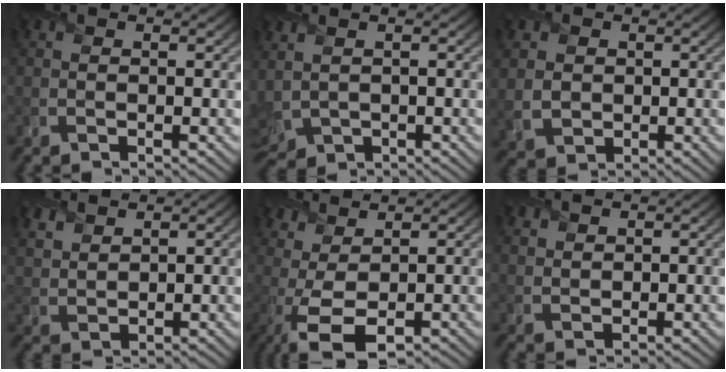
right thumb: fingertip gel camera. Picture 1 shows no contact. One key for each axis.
{"total": 4.3, "fx": -0.4, "fy": 3.0, "fz": 3.1, "tx": -0.091, "ty": -0.017, "tz": 0.003}
{"total": 3.9, "fx": 0.6, "fy": 3.4, "fz": 1.8, "tx": -0.054, "ty": -0.004, "tz": 0.014}
{"total": 3.8, "fx": 3.1, "fy": 1.6, "fz": 1.4, "tx": -0.040, "ty": 0.006, "tz": 0.073}
{"total": 4.8, "fx": -0.2, "fy": 2.0, "fz": 4.3, "tx": -0.097, "ty": 0.007, "tz": -0.006}
{"total": 1.8, "fx": 1.6, "fy": 0.7, "fz": 0.3, "tx": -0.010, "ty": 0.001, "tz": 0.040}